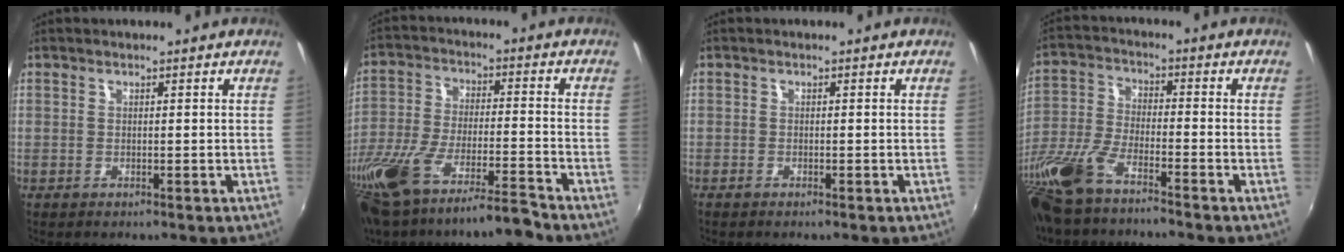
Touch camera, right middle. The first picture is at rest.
{"total": 17.4, "force": [-13.7, 2.2, 10.4], "torque": [-0.225, -0.042, -0.247]}
{"total": 0.8, "force": [-0.7, 0.1, 0.3], "torque": [-0.008, -0.004, -0.015]}
{"total": 14.3, "force": [-10.8, 3.3, 8.8], "torque": [-0.203, -0.031, -0.216]}